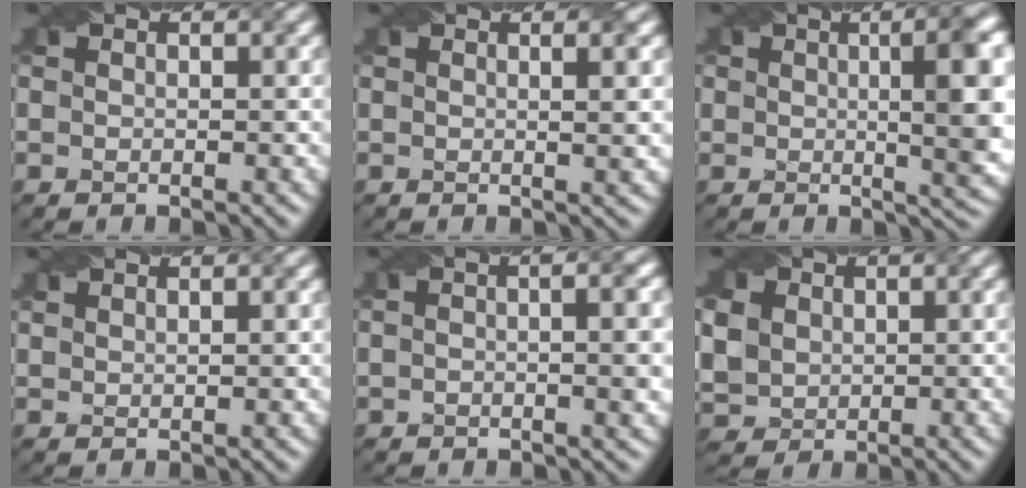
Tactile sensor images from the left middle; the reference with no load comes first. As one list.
[{"total": 3.8, "force": [1.1, 1.5, 3.3], "torque": [-0.020, 0.013, -0.009]}, {"total": 7.8, "force": [0.9, 2.5, 7.3], "torque": [-0.084, 0.001, 0.016]}, {"total": 1.3, "force": [1.2, 0.3, 0.4], "torque": [-0.010, 0.001, 0.022]}, {"total": 6.2, "force": [0.8, 2.7, 5.5], "torque": [-0.038, 0.024, -0.011]}, {"total": 8.4, "force": [2.2, 7.1, 4.0], "torque": [-0.099, 0.022, 0.032]}]